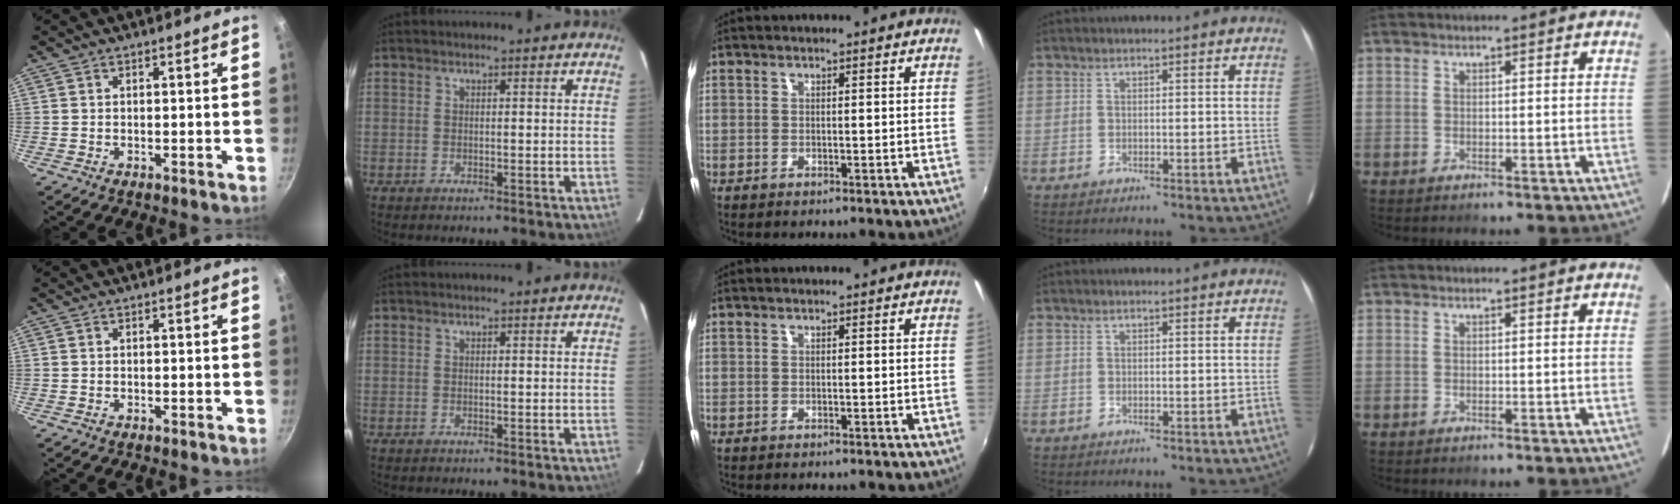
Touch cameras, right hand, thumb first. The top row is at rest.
{}